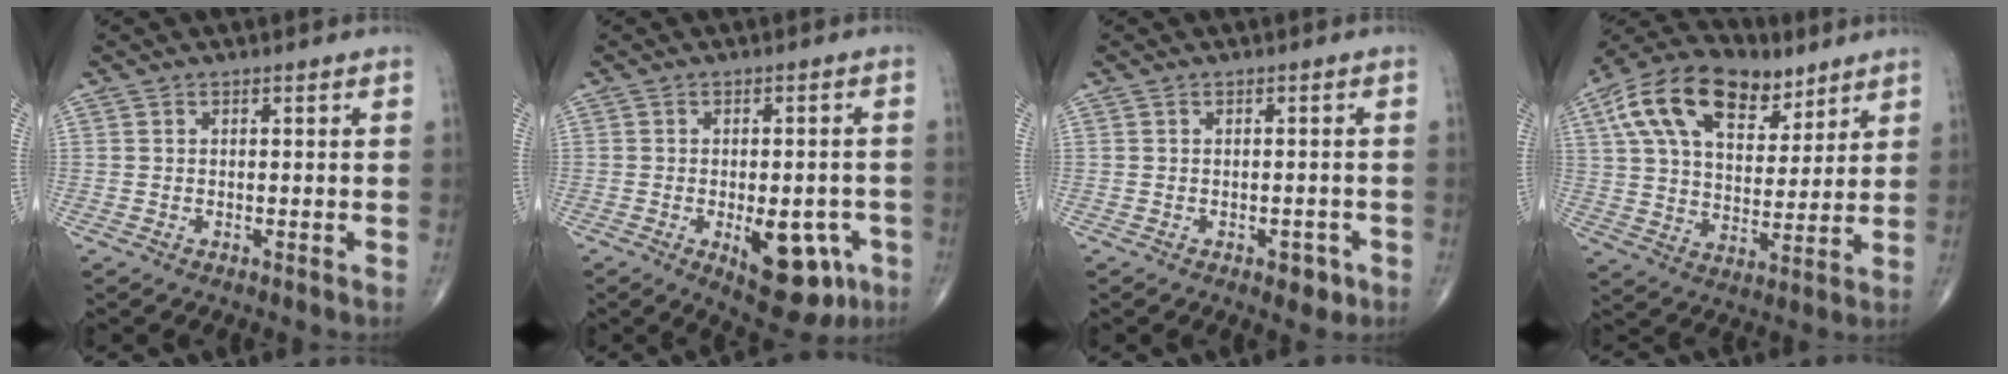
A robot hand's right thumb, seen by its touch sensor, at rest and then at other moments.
{"total": 12.2, "force": [-4.5, 5.8, 9.8], "torque": [-0.100, 0.008, -0.048]}
{"total": 2.9, "force": [-1.5, 1.6, 1.9], "torque": [-0.009, 0.005, -0.016]}
{"total": 20.1, "force": [10.3, 11.5, 12.9], "torque": [-0.202, -0.009, 0.179]}